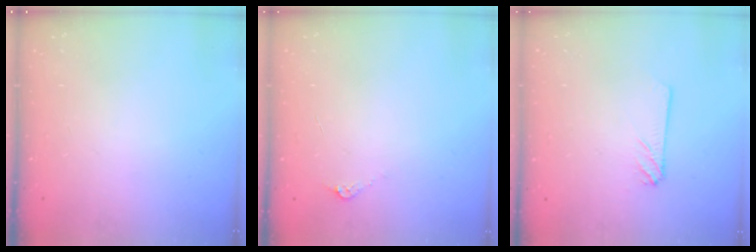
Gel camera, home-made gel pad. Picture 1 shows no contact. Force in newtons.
{"total": 4.8, "press": 4.8, "slide": 0.6}
{"total": 2.4, "press": 2.4, "slide": 0.3}